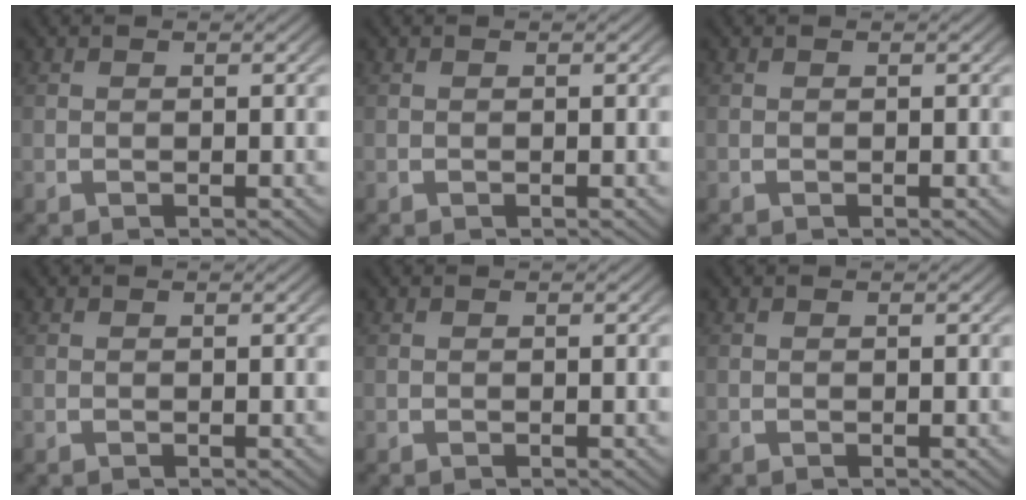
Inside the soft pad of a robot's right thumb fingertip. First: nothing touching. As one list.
[{"total": 0.0}, {"total": 0.0}, {"total": 0.0}, {"total": 0.0}, {"total": 0.0}]